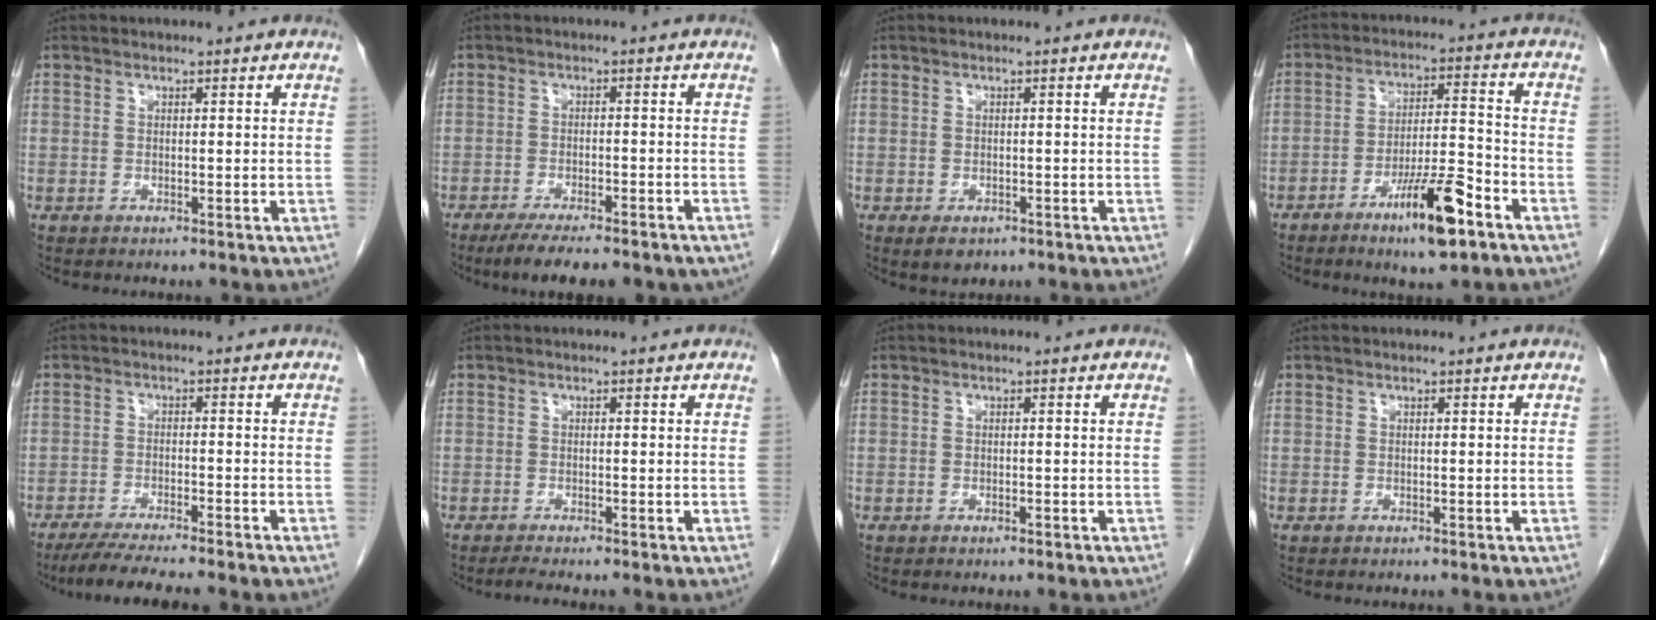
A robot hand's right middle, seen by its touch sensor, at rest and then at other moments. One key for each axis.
{"total": 9.8, "fx": -7.8, "fy": 1.9, "fz": 5.6, "tx": -0.076, "ty": -0.013, "tz": -0.107}
{"total": 2.8, "fx": -1.7, "fy": 1.7, "fz": 1.5, "tx": -0.019, "ty": -0.002, "tz": -0.015}
{"total": 10.4, "fx": -6.2, "fy": 1.3, "fz": 8.3, "tx": -0.142, "ty": -0.004, "tz": -0.103}
{"total": 7.7, "fx": -6.5, "fy": -0.7, "fz": 4.1, "tx": -0.056, "ty": -0.022, "tz": -0.105}
{"total": 1.2, "fx": -1.1, "fy": -0.4, "fz": 0.5, "tx": -0.016, "ty": -0.004, "tz": -0.023}
{"total": 0.6, "fx": -0.4, "fy": 0.2, "fz": 0.5, "tx": -0.010, "ty": 0.000, "tz": -0.005}
{"total": 0.0}